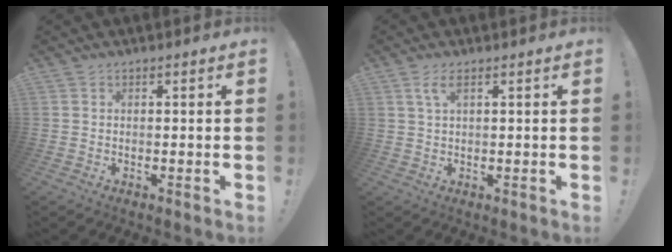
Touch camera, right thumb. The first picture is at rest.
{"total": 3.4, "force": [1.6, 0.8, 2.9], "torque": [-0.055, 0.000, 0.027]}